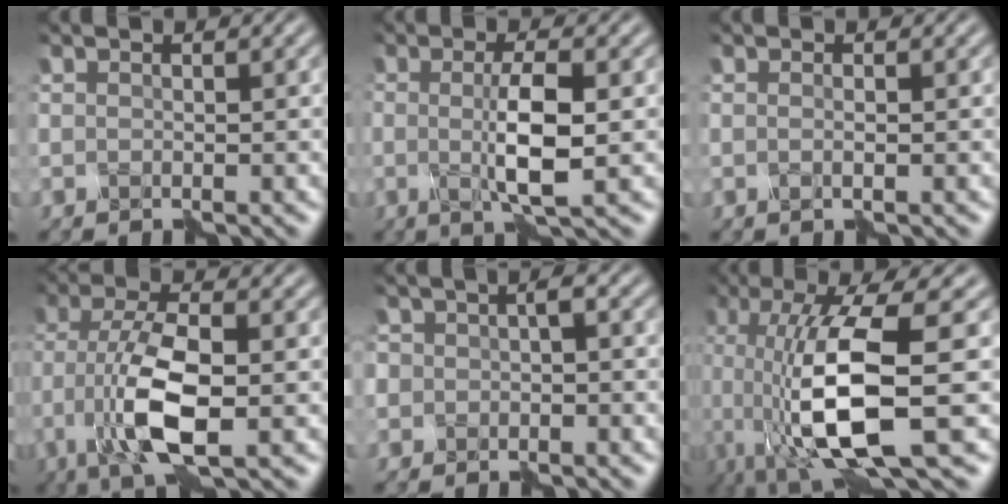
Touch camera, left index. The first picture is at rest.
{"total": 4.2, "force": [-0.5, 0.4, 4.1], "torque": [-0.091, -0.002, -0.004]}
{"total": 0.8, "force": [0.2, -0.1, 0.7], "torque": [-0.012, -0.002, -0.005]}
{"total": 7.3, "force": [-2.2, 2.3, 6.6], "torque": [-0.148, 0.006, -0.042]}
{"total": 2.2, "force": [-0.9, 1.6, 1.1], "torque": [-0.020, 0.005, -0.017]}
{"total": 10.8, "force": [-2.2, 2.6, 10.2], "torque": [-0.195, -0.011, -0.038]}